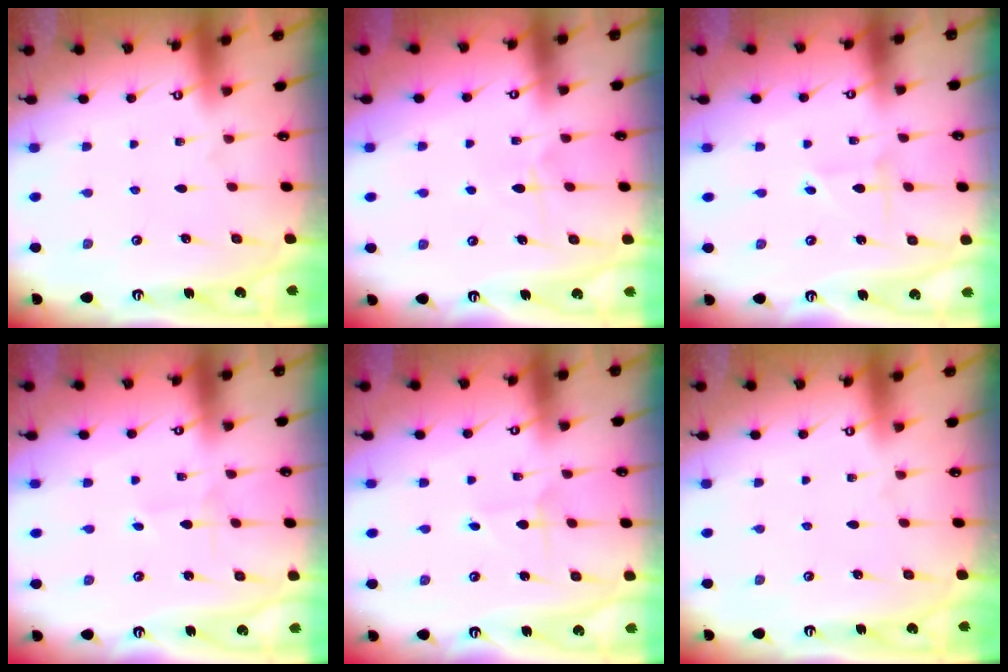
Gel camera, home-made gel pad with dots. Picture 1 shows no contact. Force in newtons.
{"total": 5.0, "press": 4.9, "slide": 0.5}
{"total": 1.4, "press": 1.4, "slide": 0.1}
{"total": 0.6, "press": 0.6, "slide": 0.0}
{"total": 2.1, "press": 2.1, "slide": 0.2}
{"total": 0.0}